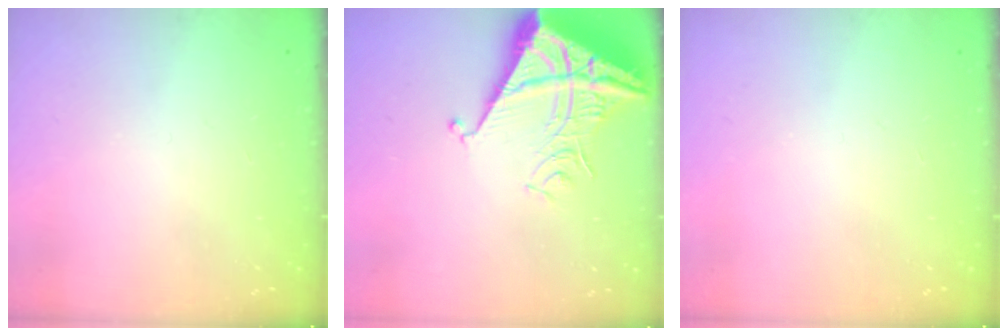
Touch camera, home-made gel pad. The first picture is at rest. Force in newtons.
{"total": 7.8, "press": 7.8, "slide": 0.7}
{"total": 0.0}